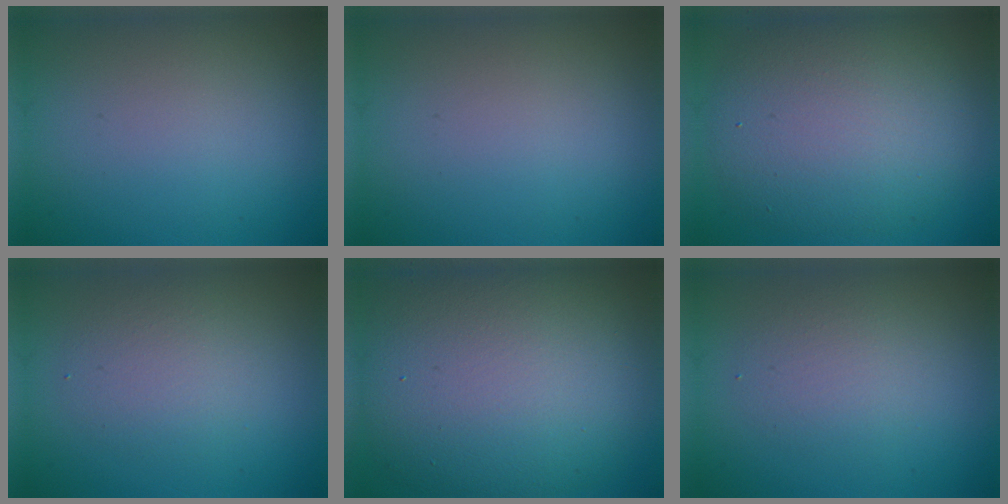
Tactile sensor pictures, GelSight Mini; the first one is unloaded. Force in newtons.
{"total": 0.0}
{"total": 8.3, "press": 8.3, "slide": 0.3}
{"total": 2.7, "press": 2.7, "slide": 0.1}
{"total": 12.9, "press": 12.8, "slide": 1.3}
{"total": 2.2, "press": 2.2, "slide": 0.2}